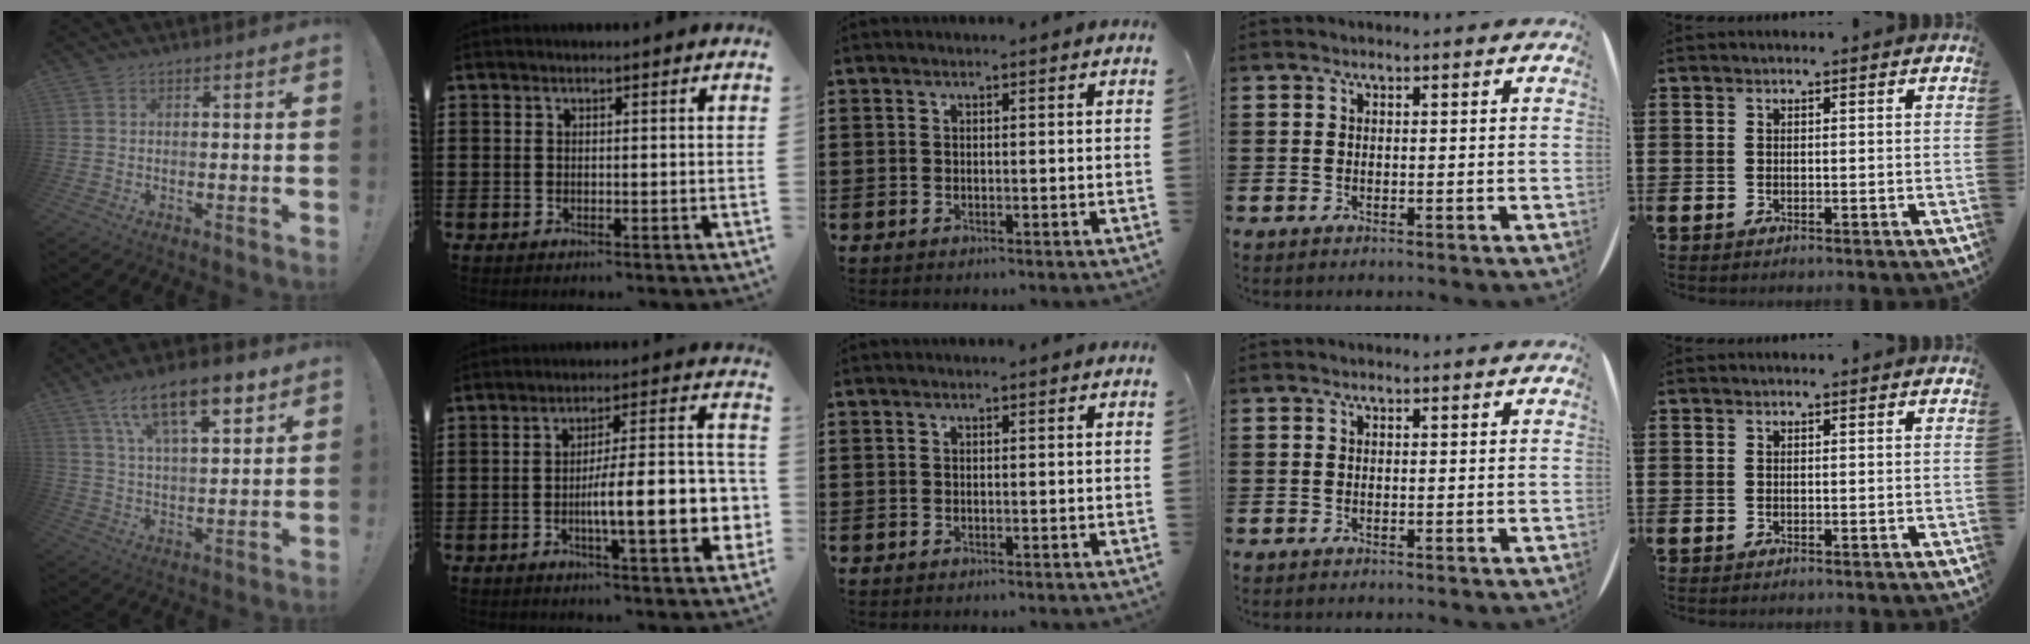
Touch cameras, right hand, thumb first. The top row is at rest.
{"thumb": {"total": 16.1, "force": [9.2, 6.1, 11.7], "torque": [-0.194, -0.035, 0.155]}, "index": {"total": 12.0, "force": [-3.1, 2.7, 11.2], "torque": [-0.169, -0.013, -0.059]}}